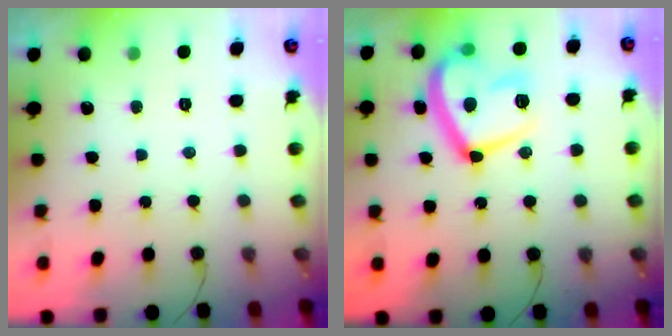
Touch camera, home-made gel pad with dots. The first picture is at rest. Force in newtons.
{"total": 16.8, "press": 16.7, "slide": 1.7}